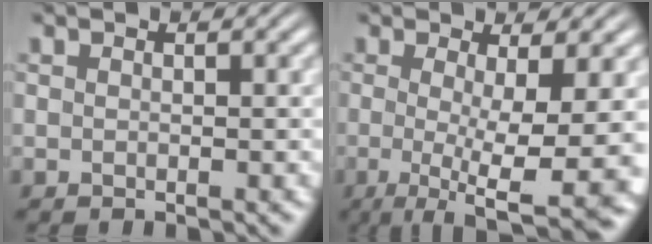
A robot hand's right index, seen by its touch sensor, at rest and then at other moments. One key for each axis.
{"total": 8.7, "fx": -3.9, "fy": 2.6, "fz": 7.3, "tx": -0.117, "ty": -0.047, "tz": -0.036}